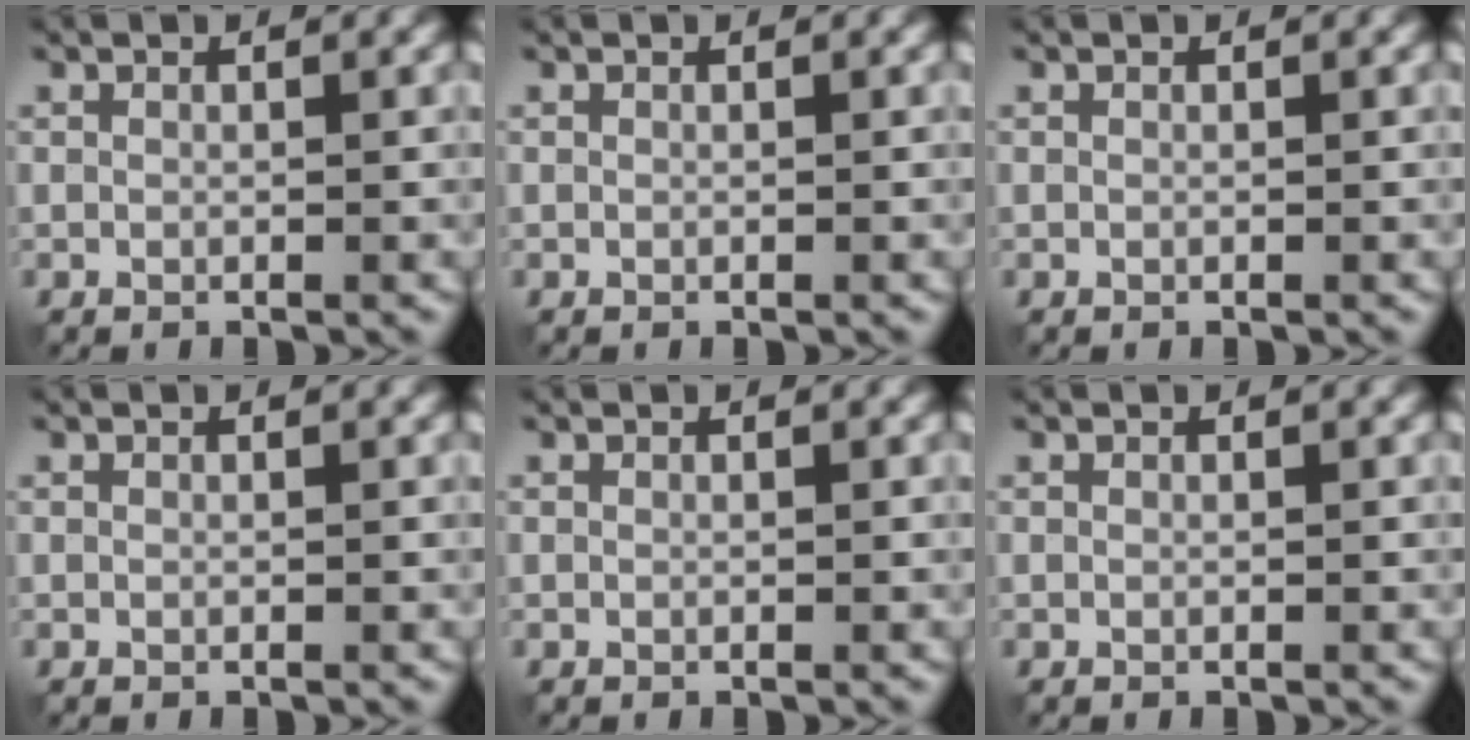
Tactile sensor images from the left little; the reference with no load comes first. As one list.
[{"total": 0.0}, {"total": 0.0}, {"total": 0.0}, {"total": 0.0}, {"total": 0.0}]